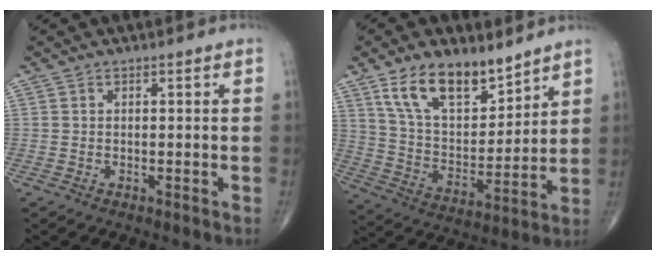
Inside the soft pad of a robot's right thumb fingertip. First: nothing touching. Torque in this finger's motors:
{"motor_torque": [-0.20, 0.40, 0.42, 0.39, 0.28]}